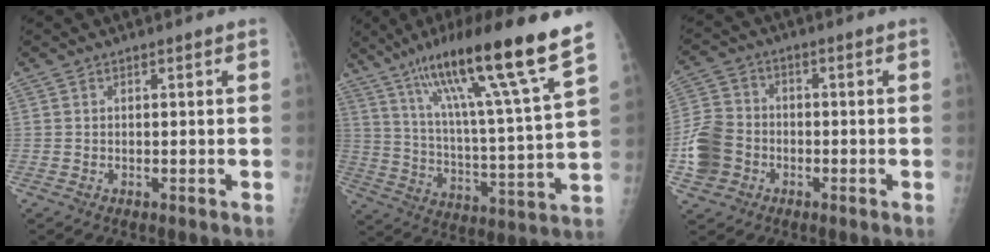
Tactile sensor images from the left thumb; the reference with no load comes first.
{"total": 22.0, "force": [14.2, 1.8, 16.7], "torque": [-0.258, -0.049, 0.236]}
{"total": 9.4, "force": [-2.7, 7.8, 4.5], "torque": [-0.083, 0.017, -0.054]}